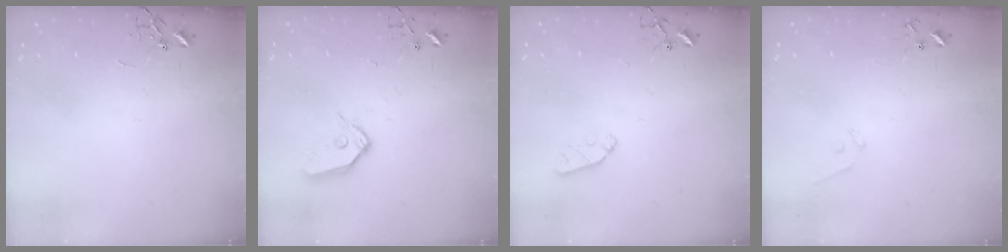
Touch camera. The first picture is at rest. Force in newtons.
{"total": 9.9, "press": 9.8, "slide": 1.2}
{"total": 6.2, "press": 6.2, "slide": 0.9}
{"total": 5.3, "press": 5.3, "slide": 0.4}